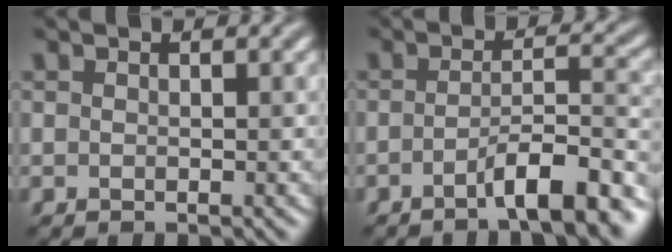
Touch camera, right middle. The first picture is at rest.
{"total": 6.5, "force": [-3.8, 1.2, 5.1], "torque": [-0.067, 0.013, -0.063]}